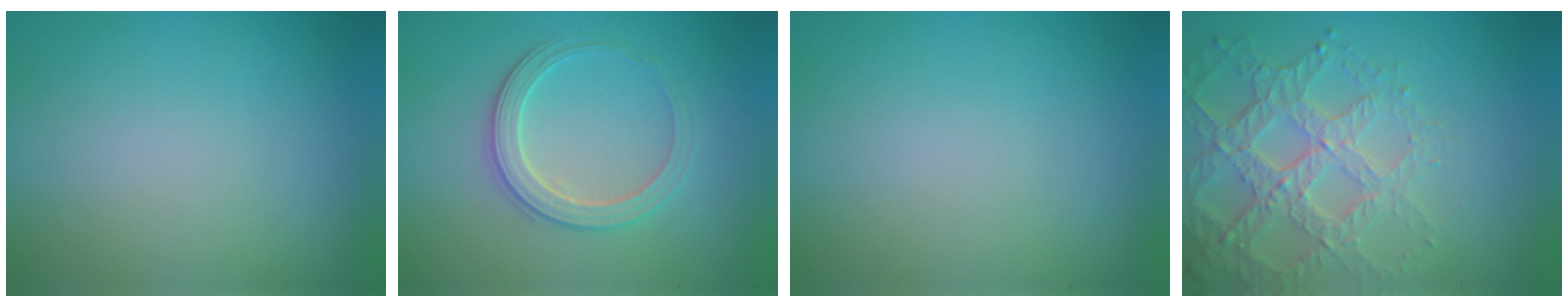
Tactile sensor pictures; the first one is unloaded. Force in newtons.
{"total": 2.9, "press": 2.9, "slide": 0.3}
{"total": 0.0}
{"total": 5.7, "press": 4.6, "slide": 3.4}